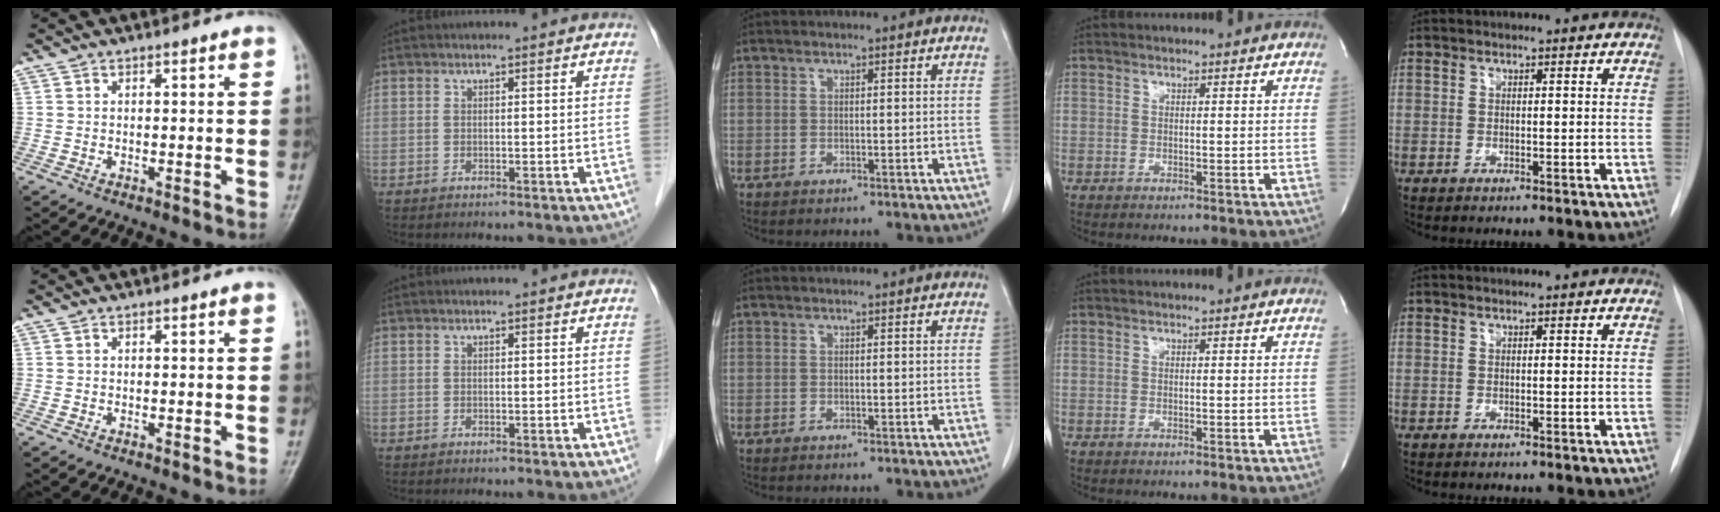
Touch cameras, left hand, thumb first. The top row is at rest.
{}